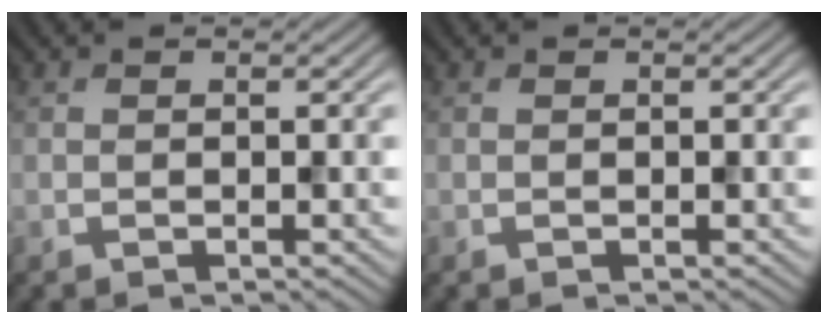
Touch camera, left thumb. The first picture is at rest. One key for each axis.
{"total": 0.0}